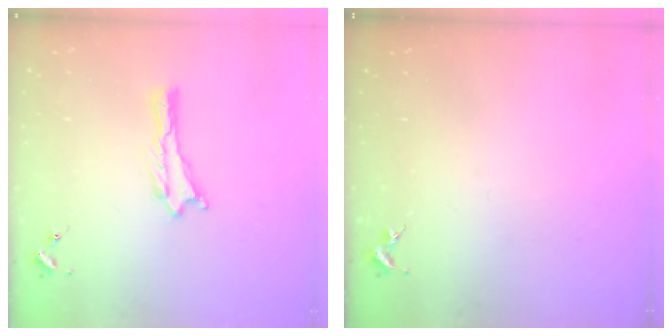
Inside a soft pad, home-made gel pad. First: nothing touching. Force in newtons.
{"total": 0.0}